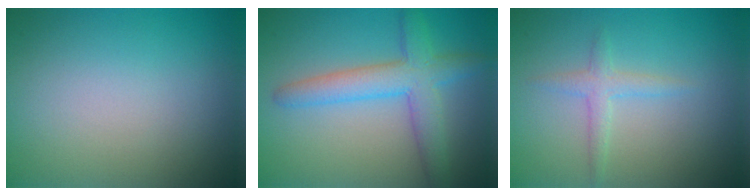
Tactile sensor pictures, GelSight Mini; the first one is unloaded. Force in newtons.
{"total": 4.8, "press": 4.8, "slide": 0.3}
{"total": 1.7, "press": 1.7, "slide": 0.1}